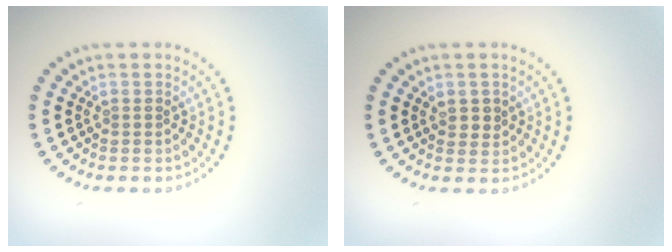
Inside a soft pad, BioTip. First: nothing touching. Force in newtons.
{"total": 1.4, "press": 1.3, "slide": 0.6}